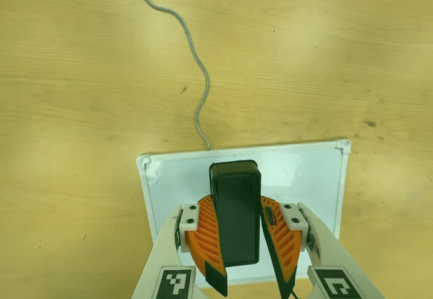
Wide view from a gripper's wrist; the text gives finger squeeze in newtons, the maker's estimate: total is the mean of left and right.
{"total": 9.0, "left": 9.3, "right": 8.8}